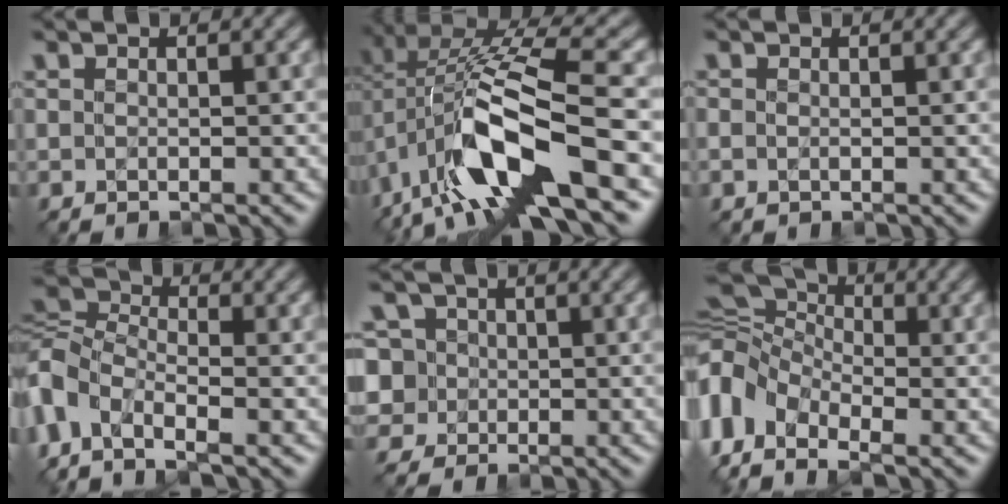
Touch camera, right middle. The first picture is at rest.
{"total": 11.1, "force": [-3.3, 4.9, 9.4], "torque": [-0.209, 0.002, -0.053]}
{"total": 0.7, "force": [0.3, -0.2, -0.6], "torque": [-0.003, -0.003, -0.003]}
{"total": 6.5, "force": [-3.8, 3.8, 3.6], "torque": [-0.115, 0.003, -0.084]}
{"total": 4.6, "force": [1.3, 4.4, 0.5], "torque": [-0.026, 0.047, -0.010]}
{"total": 9.4, "force": [-3.1, 6.8, 5.7], "torque": [-0.168, 0.004, -0.052]}